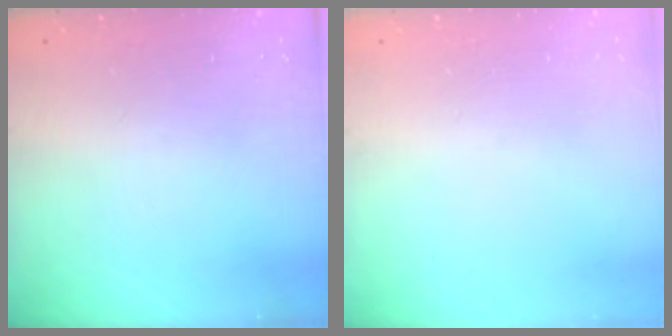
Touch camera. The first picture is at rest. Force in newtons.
{"total": 0.0}